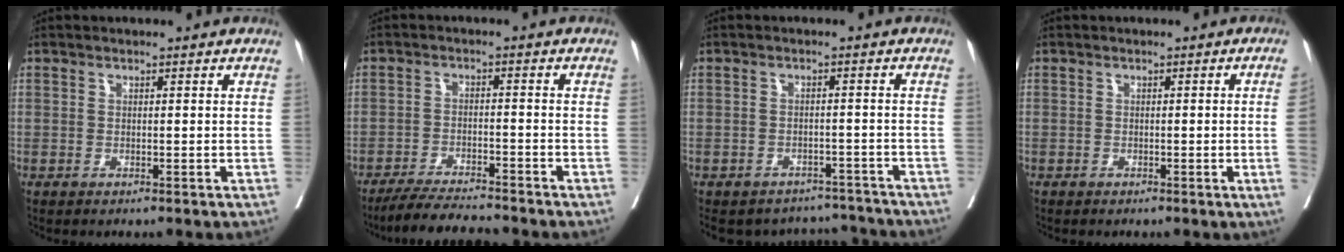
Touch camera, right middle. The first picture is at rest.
{"total": 7.5, "force": [-7.0, 0.3, 2.6], "torque": [-0.045, -0.016, -0.121]}
{"total": 10.2, "force": [-9.5, 3.7, 0.2], "torque": [0.000, 0.021, -0.116]}
{"total": 2.5, "force": [-0.4, -1.1, 2.2], "torque": [-0.026, -0.004, -0.005]}